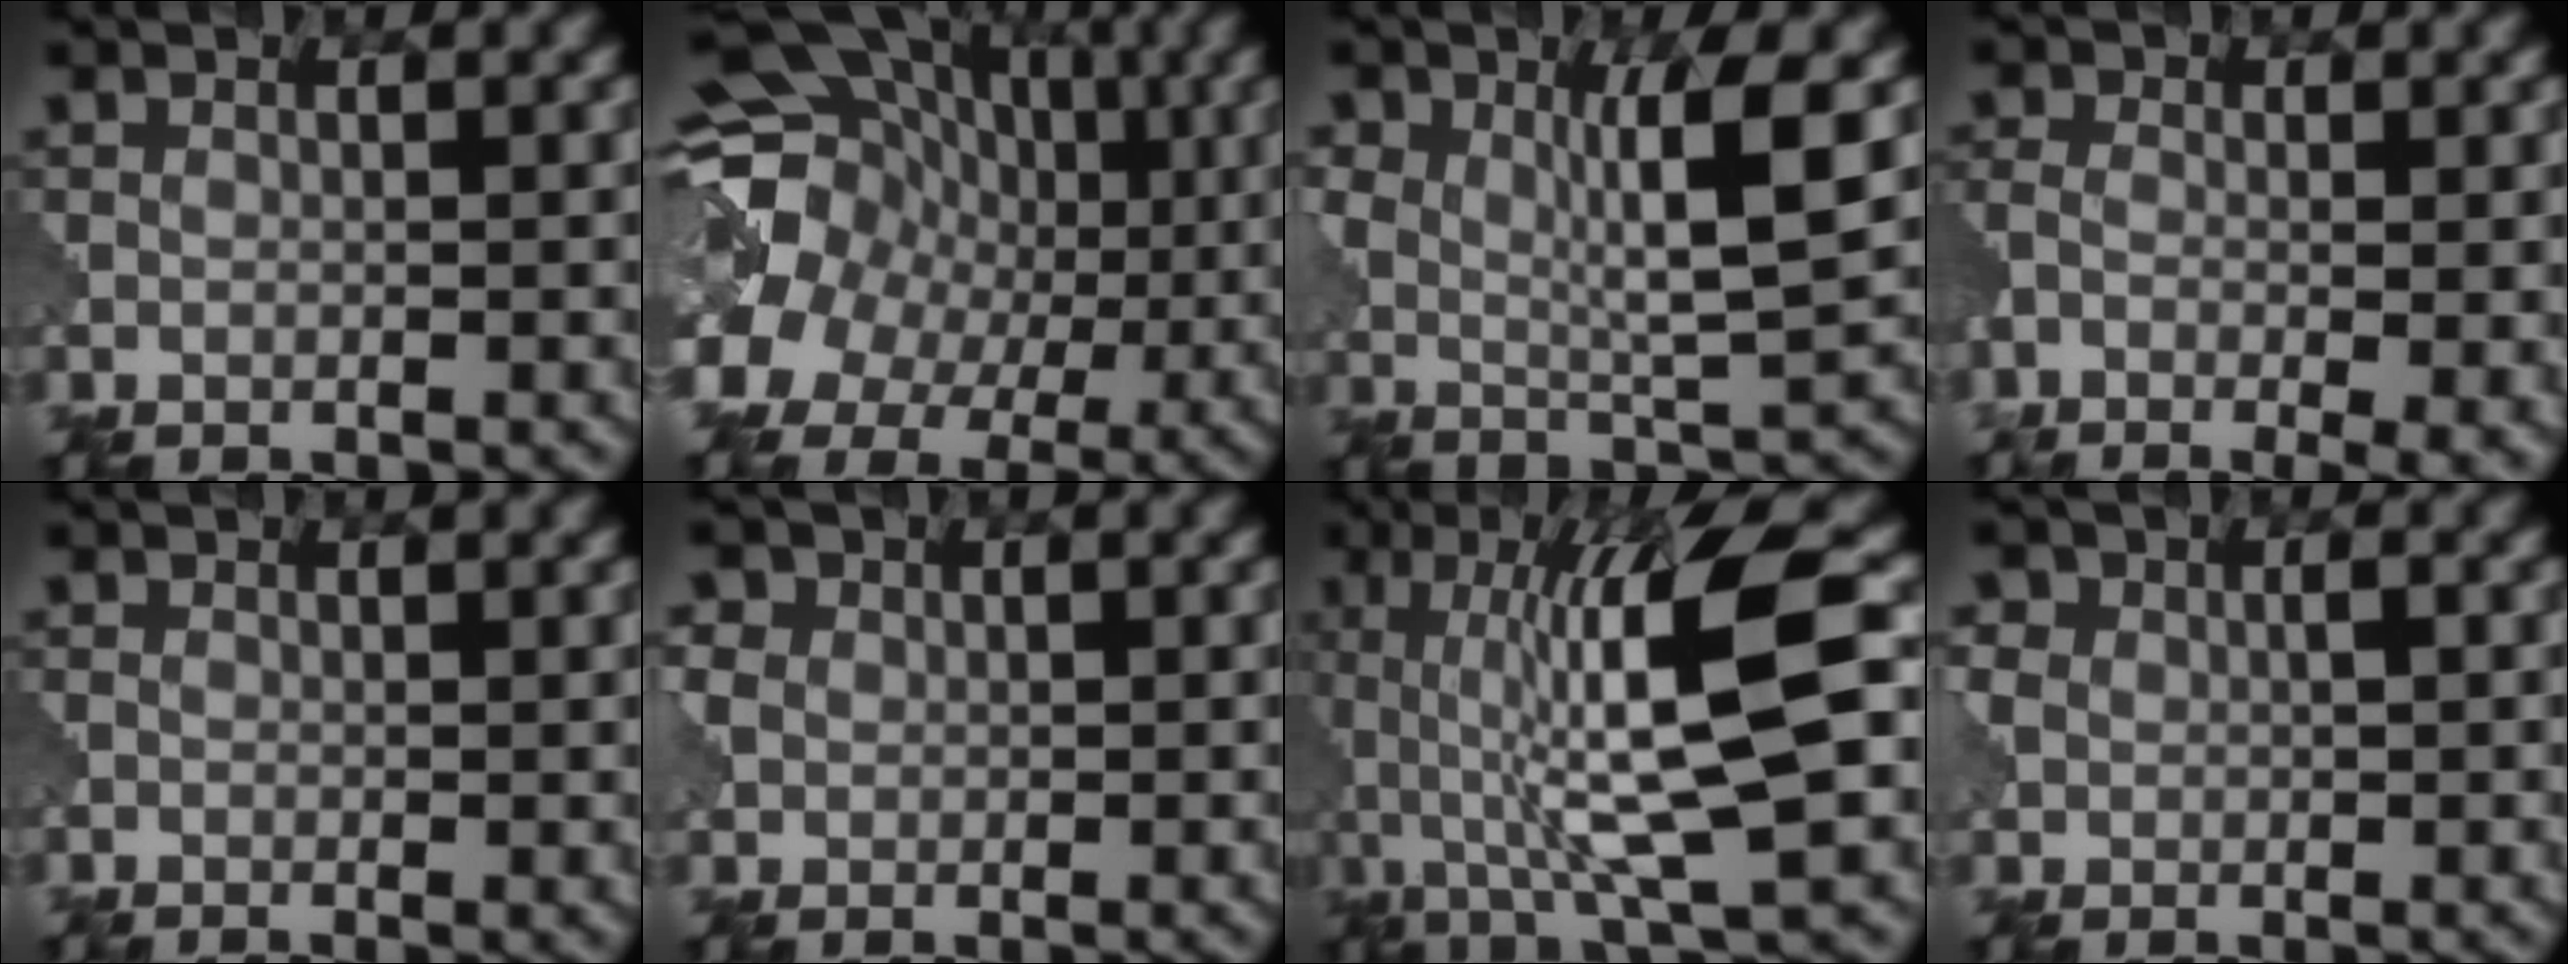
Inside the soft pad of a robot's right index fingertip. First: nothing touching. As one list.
[{"total": 14.7, "force": [2.1, 12.8, 6.9], "torque": [-0.152, 0.026, 0.023]}, {"total": 6.0, "force": [1.7, 1.5, 5.5], "torque": [-0.103, -0.001, 0.034]}, {"total": 6.2, "force": [-2.4, 2.8, 4.9], "torque": [-0.083, -0.004, -0.019]}, {"total": 1.1, "force": [-0.2, 0.5, 1.0], "torque": [-0.013, 0.001, 0.002]}, {"total": 2.1, "force": [0.5, 2.0, 0.5], "torque": [-0.022, 0.005, 0.011]}, {"total": 10.6, "force": [0.3, 2.2, 10.4], "torque": [-0.175, 0.008, 0.014]}, {"total": 2.1, "force": [0.4, 1.8, 1.0], "torque": [-0.031, 0.006, 0.009]}]